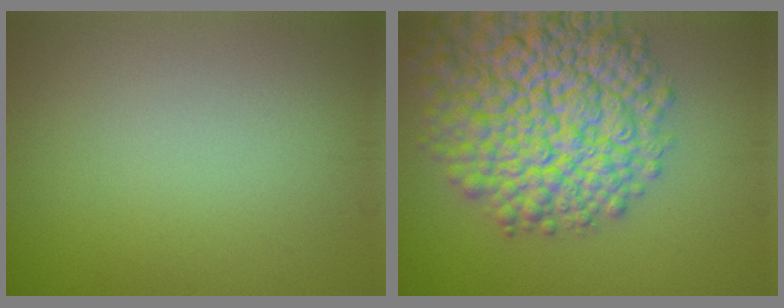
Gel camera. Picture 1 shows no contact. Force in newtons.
{"total": 13.5, "press": 13.5, "slide": 0.6}